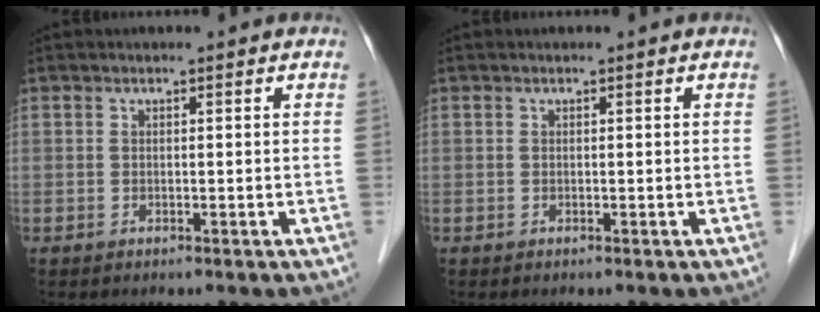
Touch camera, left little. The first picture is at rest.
{"total": 0.0}